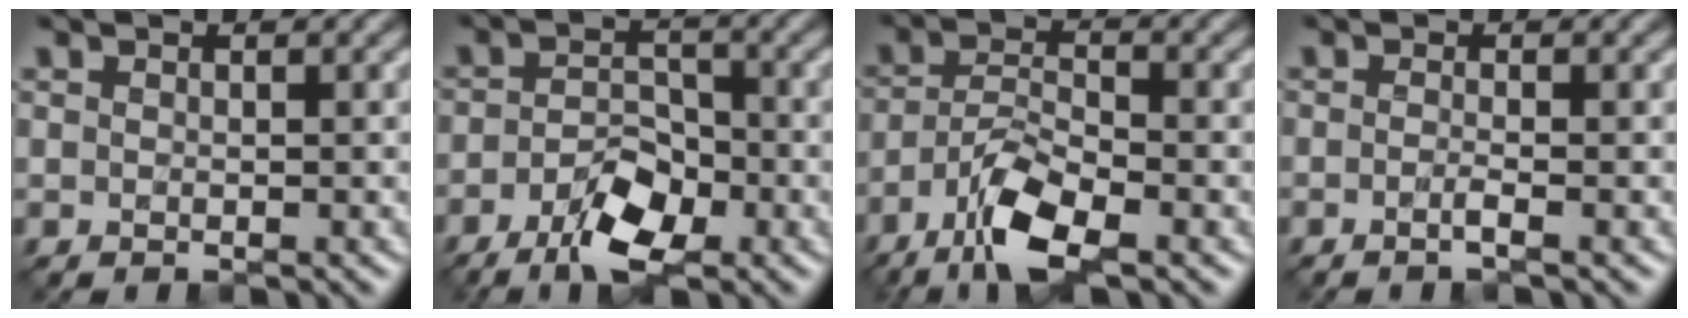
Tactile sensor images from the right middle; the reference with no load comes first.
{"total": 5.4, "force": [-3.0, 2.3, 3.8], "torque": [-0.069, -0.004, -0.056]}
{"total": 5.9, "force": [-3.7, 1.8, 4.2], "torque": [-0.086, -0.003, -0.075]}
{"total": 1.4, "force": [-0.6, 0.3, 1.2], "torque": [-0.017, -0.005, -0.018]}